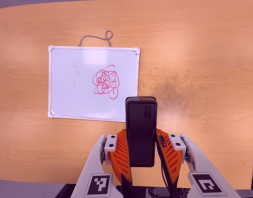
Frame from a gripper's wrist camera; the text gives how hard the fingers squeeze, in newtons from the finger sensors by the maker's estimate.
{"total": 3.9, "left": 2.6, "right": 5.1}